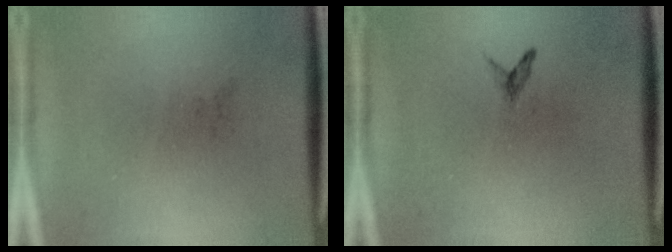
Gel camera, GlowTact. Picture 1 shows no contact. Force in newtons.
{"total": 0.7}